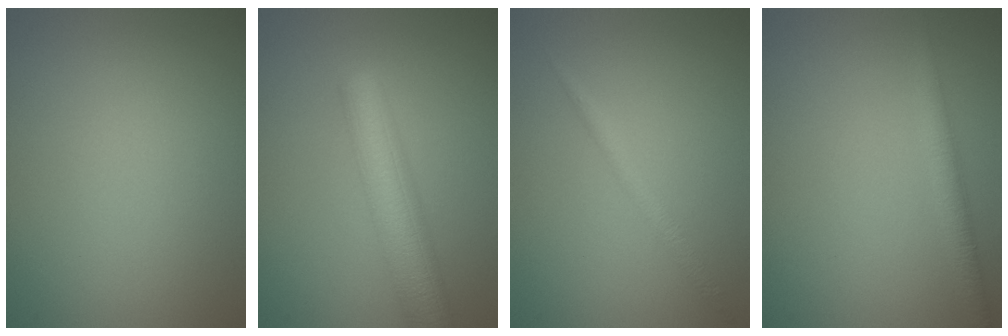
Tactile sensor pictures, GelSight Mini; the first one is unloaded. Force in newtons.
{"total": 6.2, "press": 6.2, "slide": 0.2}
{"total": 1.4, "press": 1.4, "slide": 0.1}
{"total": 2.1, "press": 2.1, "slide": 0.0}